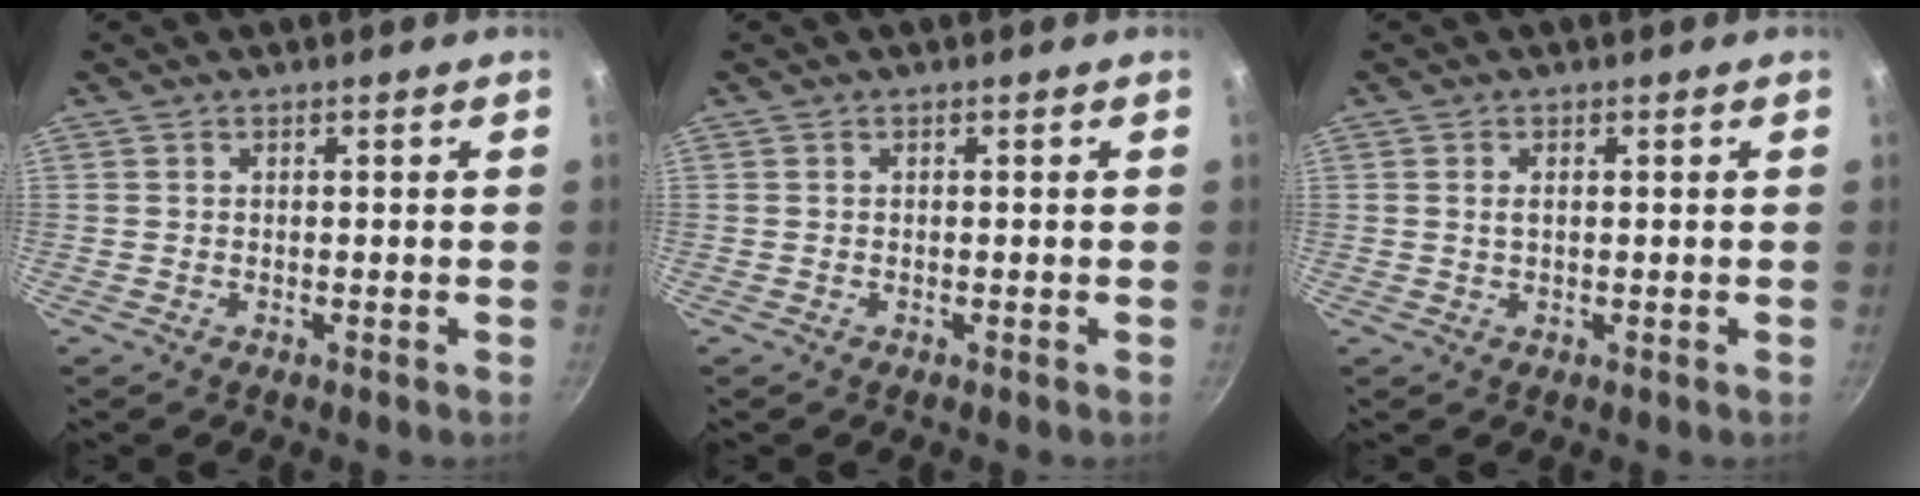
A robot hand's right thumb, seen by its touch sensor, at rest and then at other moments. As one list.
[{"total": 0.0}, {"total": 1.5, "force": [0.3, 0.8, 1.2], "torque": [-0.022, 0.002, 0.004]}]